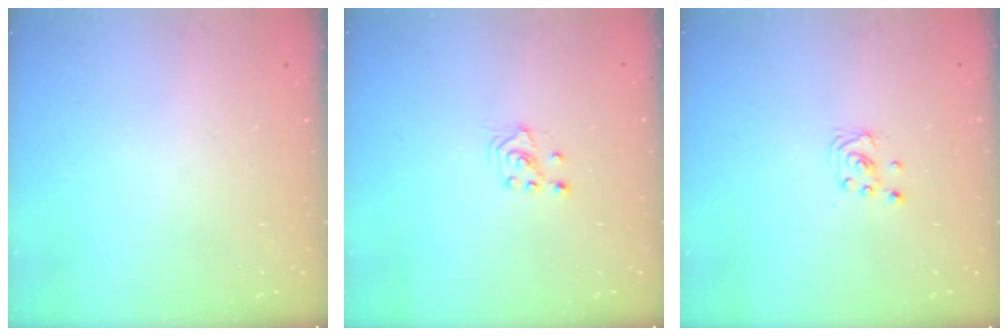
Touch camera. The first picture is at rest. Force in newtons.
{"total": 2.6, "press": 2.4, "slide": 0.8}
{"total": 2.3, "press": 2.3, "slide": 0.2}